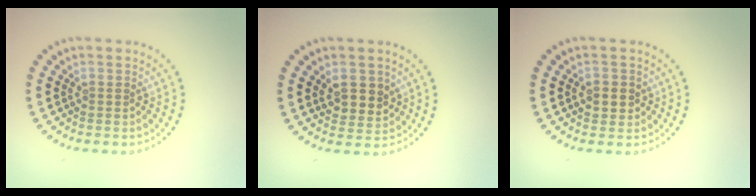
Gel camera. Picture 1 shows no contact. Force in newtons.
{"total": 2.8, "press": 2.7, "slide": 0.9}
{"total": 2.0, "press": 1.9, "slide": 0.5}